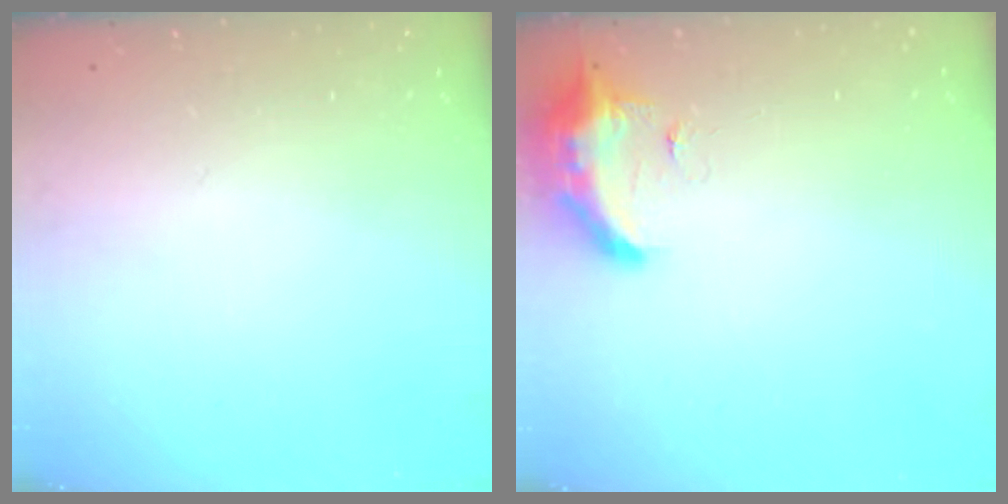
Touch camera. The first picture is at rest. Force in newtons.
{"total": 12.6, "press": 10.6, "slide": 6.9}